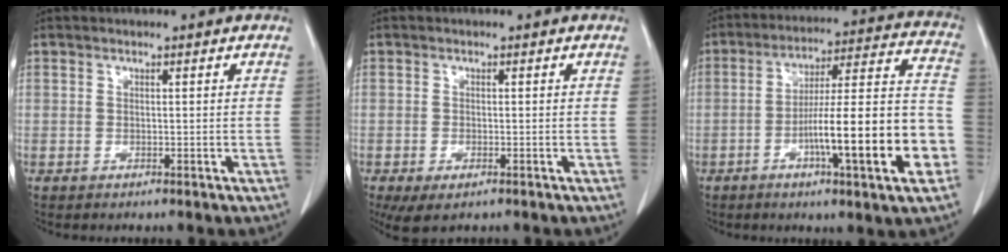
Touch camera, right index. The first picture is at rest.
{"total": 4.0, "force": [-2.3, 1.6, 2.8], "torque": [-0.048, -0.009, -0.029]}
{"total": 19.4, "force": [-6.3, 1.2, 18.4], "torque": [-0.247, 0.015, -0.093]}